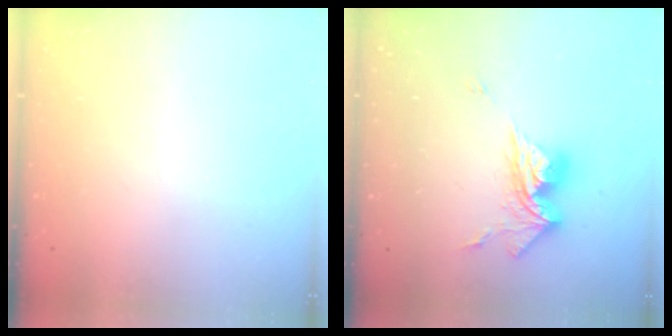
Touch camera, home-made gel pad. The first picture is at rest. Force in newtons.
{"total": 12.0, "press": 11.9, "slide": 1.5}